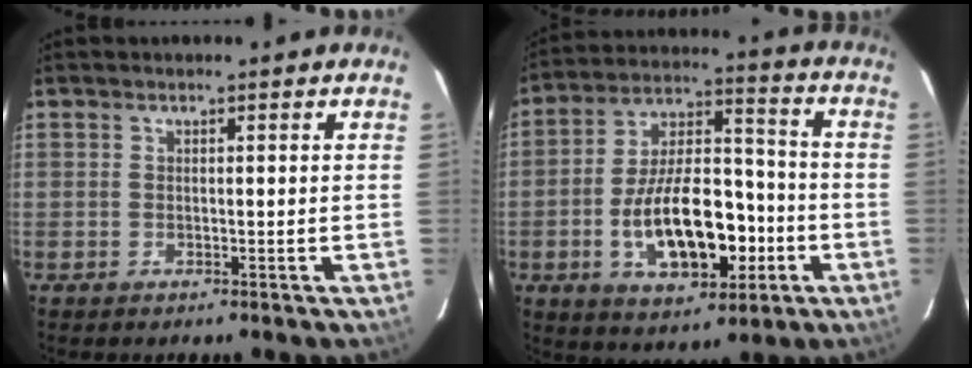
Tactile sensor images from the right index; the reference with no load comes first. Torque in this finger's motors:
{"motor_torque": [1.25, -0.89, 1.06, 0.21]}